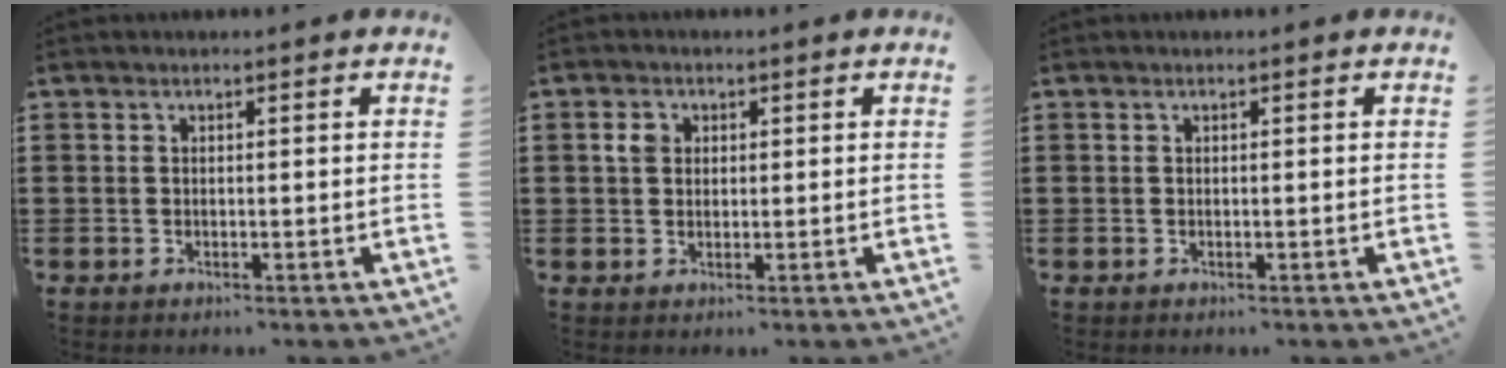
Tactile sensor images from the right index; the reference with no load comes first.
{"total": 2.2, "force": [0.6, 1.7, 1.2], "torque": [-0.029, 0.009, 0.011]}
{"total": 0.0}